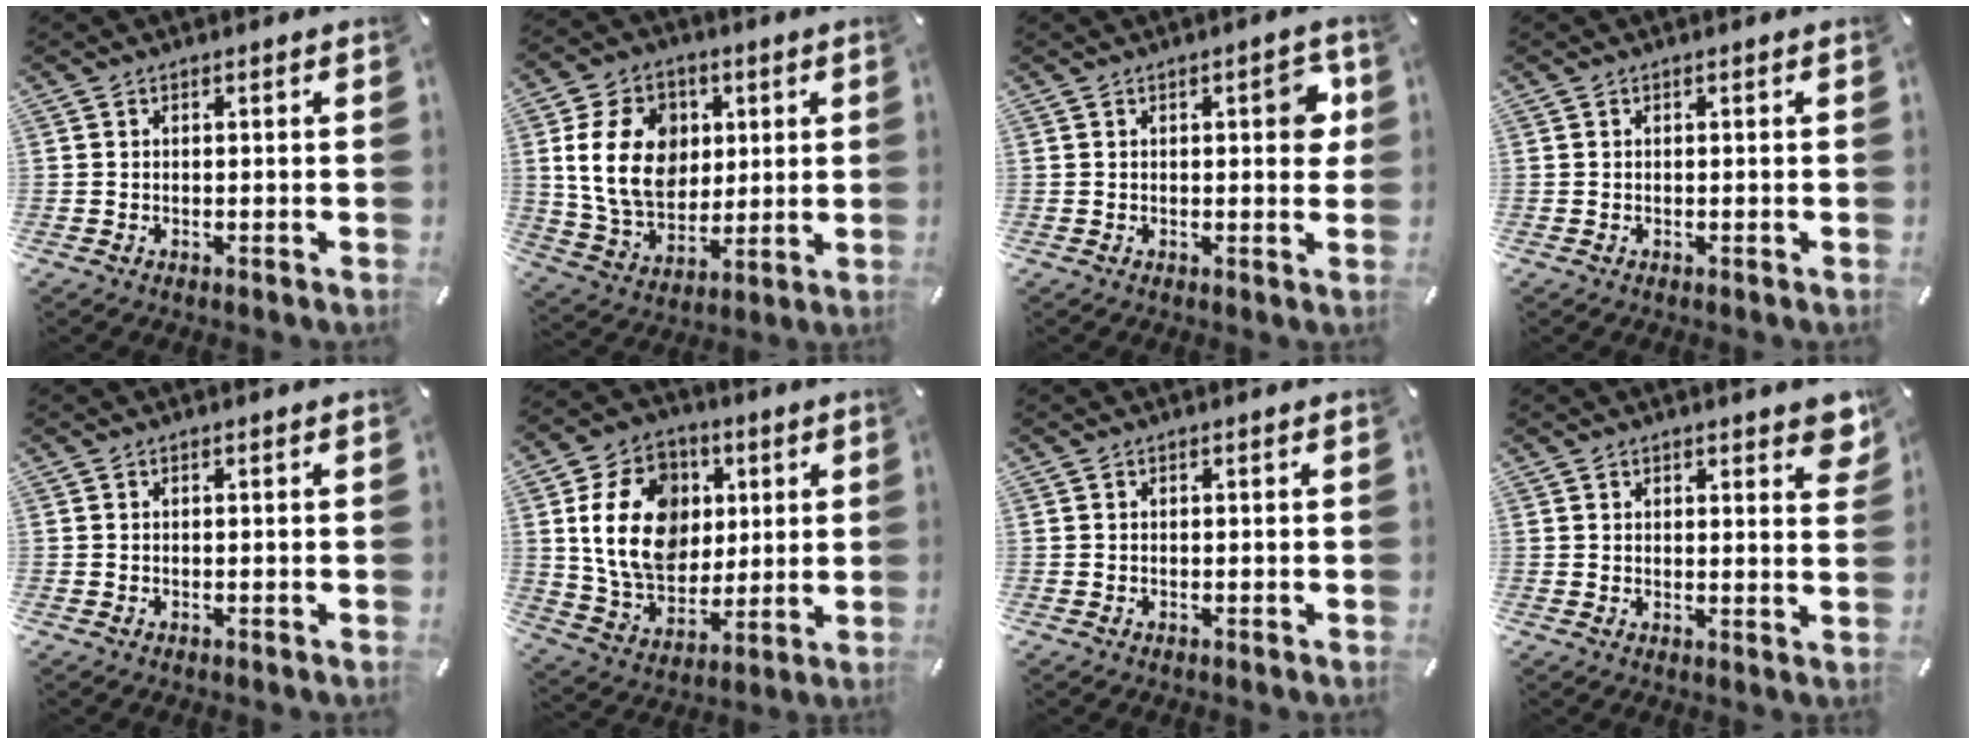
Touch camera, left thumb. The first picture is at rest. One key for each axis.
{"total": 15.8, "fx": 2.5, "fy": 12.4, "fz": 9.5, "tx": -0.189, "ty": 0.010, "tz": 0.044}
{"total": 6.0, "fx": 1.4, "fy": 2.5, "fz": 5.2, "tx": -0.061, "ty": -0.005, "tz": 0.015}
{"total": 0.0}
{"total": 0.0}
{"total": 18.3, "fx": 3.0, "fy": 14.5, "fz": 10.7, "tx": -0.206, "ty": 0.004, "tz": 0.055}
{"total": 0.0}
{"total": 3.8, "fx": 2.6, "fy": 1.7, "fz": 2.0, "tx": -0.014, "ty": -0.011, "tz": 0.041}